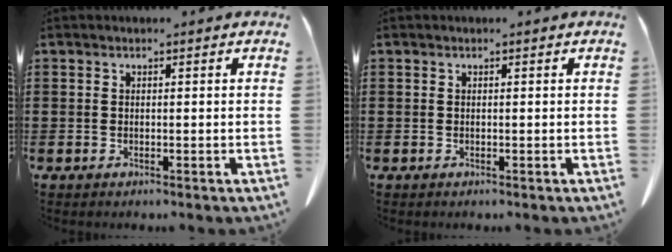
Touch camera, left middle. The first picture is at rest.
{"total": 0.0}